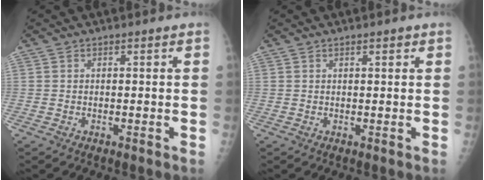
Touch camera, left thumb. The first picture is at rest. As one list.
[{"total": 1.2, "force": [0.7, 0.6, 0.8], "torque": [-0.007, 0.000, 0.007]}]